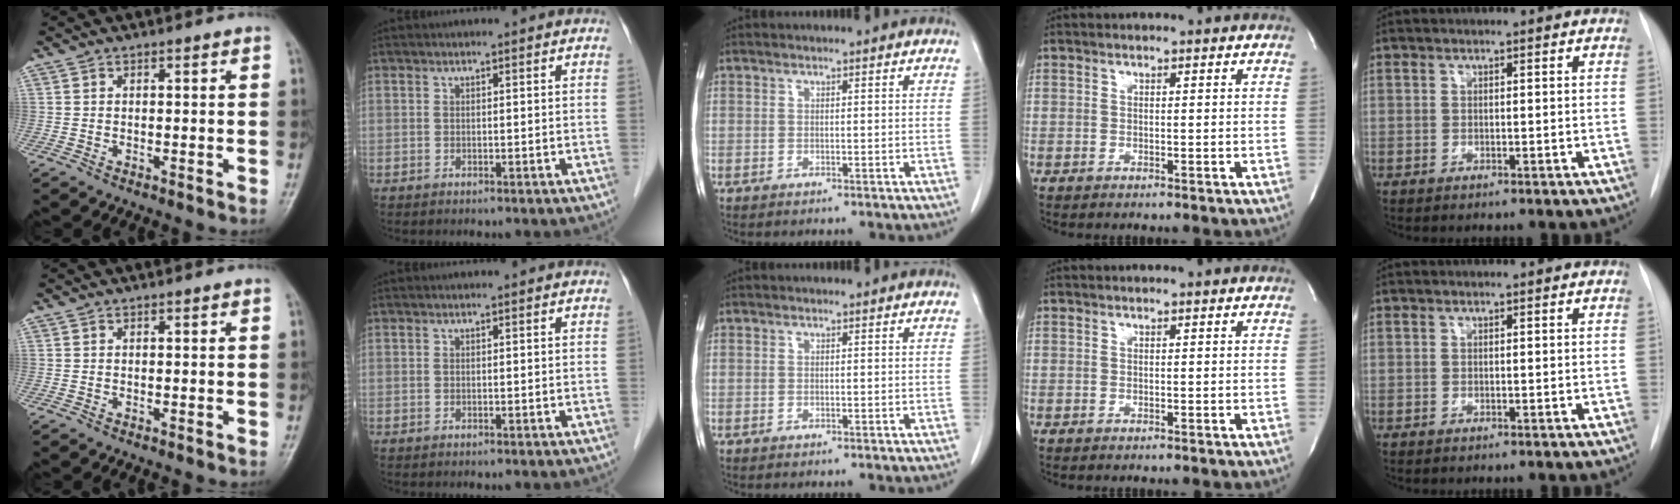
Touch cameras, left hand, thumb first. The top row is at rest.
{}